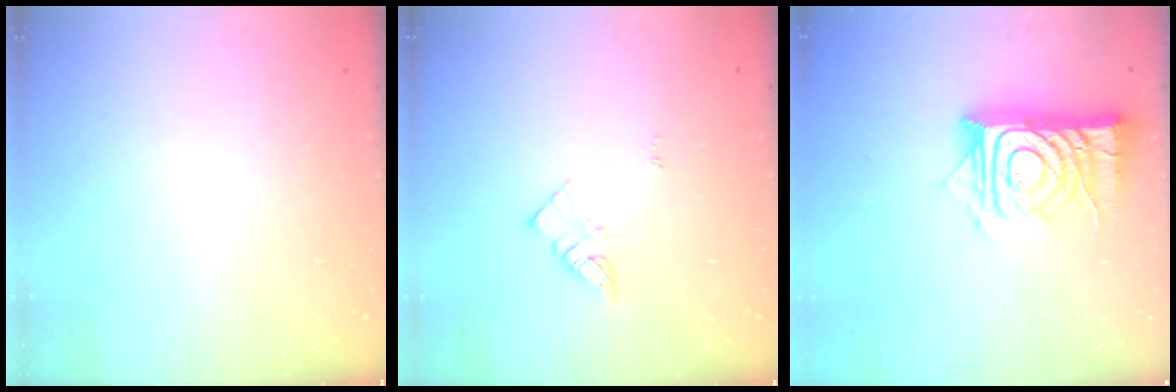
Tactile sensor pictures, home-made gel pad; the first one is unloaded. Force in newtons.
{"total": 3.9, "press": 3.9, "slide": 0.3}
{"total": 15.5, "press": 15.4, "slide": 1.2}